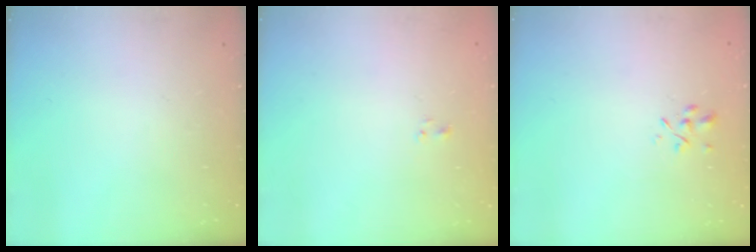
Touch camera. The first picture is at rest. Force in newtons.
{"total": 0.6, "press": 0.3, "slide": 0.5}
{"total": 1.3, "press": 1.2, "slide": 0.5}